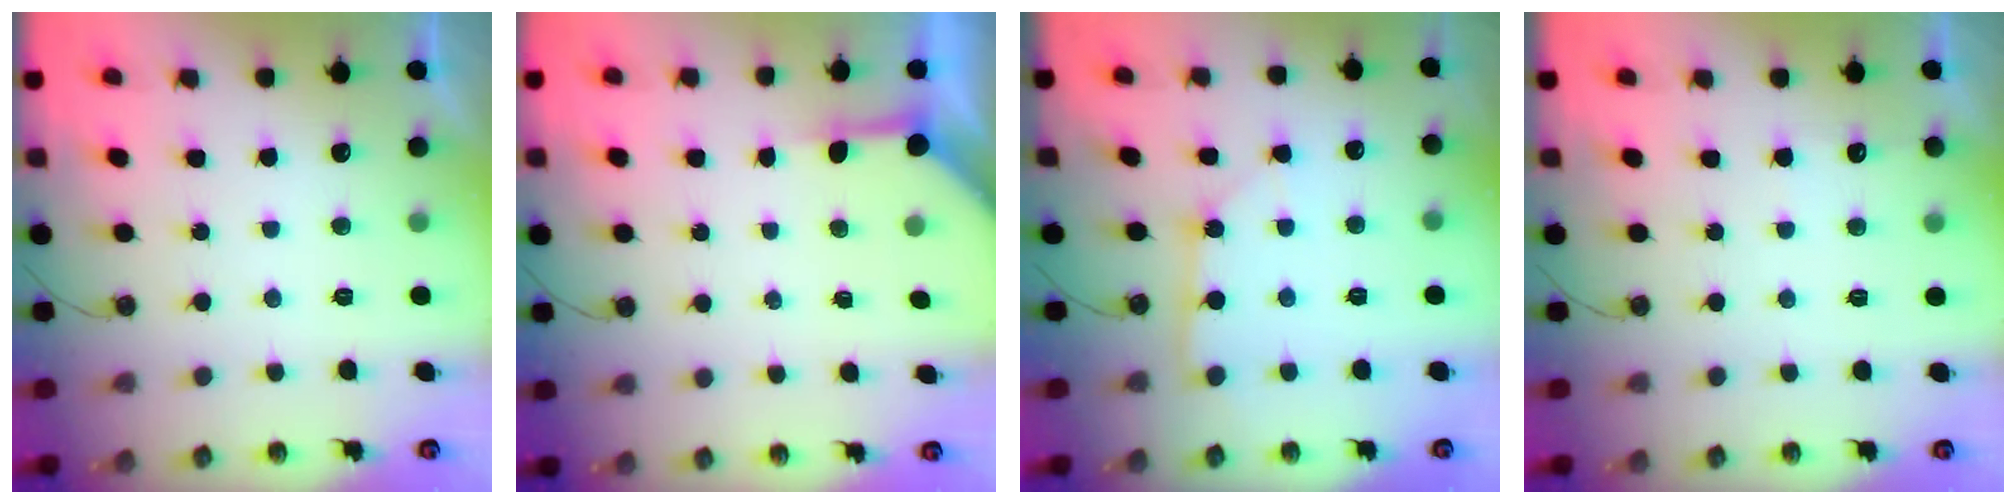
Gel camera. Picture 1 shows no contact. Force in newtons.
{"total": 4.0, "press": 4.0, "slide": 0.5}
{"total": 2.9, "press": 2.9, "slide": 0.2}
{"total": 3.0, "press": 3.0, "slide": 0.3}